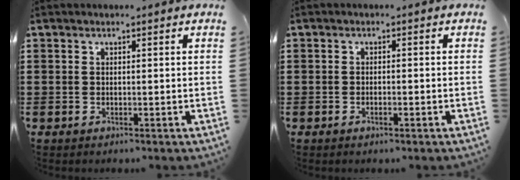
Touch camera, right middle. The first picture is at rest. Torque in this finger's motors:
{"motor_torque": [-0.29, 0.43, -0.02, -0.01]}